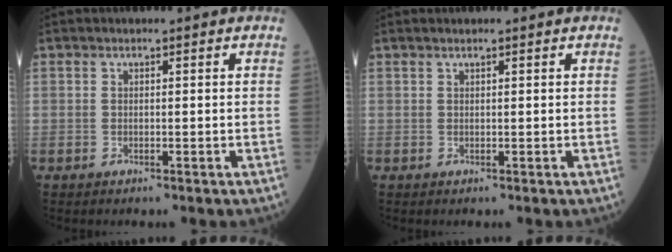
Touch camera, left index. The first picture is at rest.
{"total": 0.7, "force": [0.6, 0.0, 0.4], "torque": [-0.009, 0.010, 0.014]}